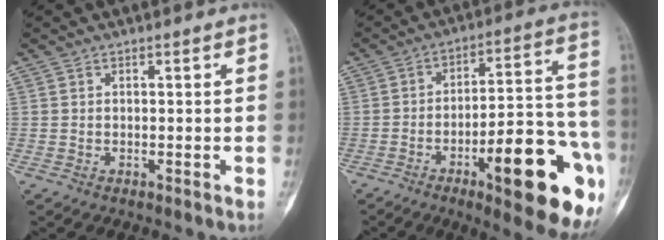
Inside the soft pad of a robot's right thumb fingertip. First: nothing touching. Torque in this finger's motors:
{"motor_torque": [0.21, 0.84, 0.96, -0.98, 0.16]}